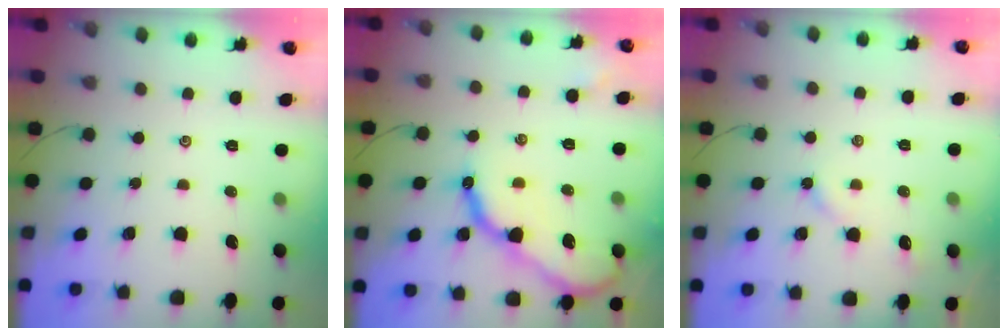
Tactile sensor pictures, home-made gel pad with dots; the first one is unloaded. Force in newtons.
{"total": 12.9, "press": 12.8, "slide": 1.1}
{"total": 5.2, "press": 5.2, "slide": 0.5}